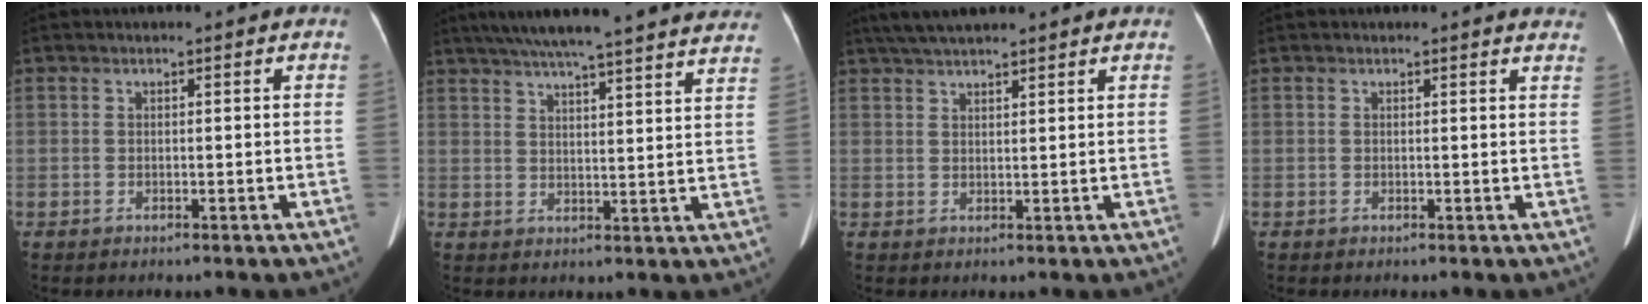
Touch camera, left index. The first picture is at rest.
{"total": 28.5, "force": [25.4, 2.1, 12.9], "torque": [-0.206, -0.012, 0.315]}
{"total": 7.1, "force": [6.0, 0.8, 3.6], "torque": [-0.058, 0.039, 0.100]}
{"total": 5.1, "force": [5.0, 0.8, 0.9], "torque": [0.008, -0.015, 0.023]}